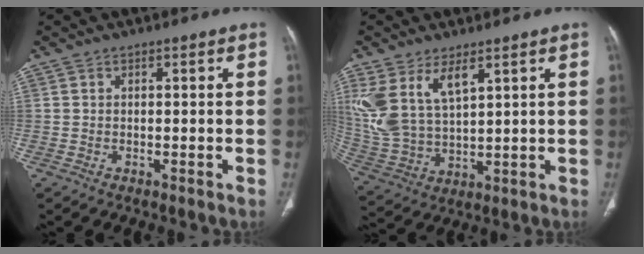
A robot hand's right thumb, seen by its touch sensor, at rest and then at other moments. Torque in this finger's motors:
{"motor_torque": [-0.88, 1.34, 0.84, 1.21, 0.17]}